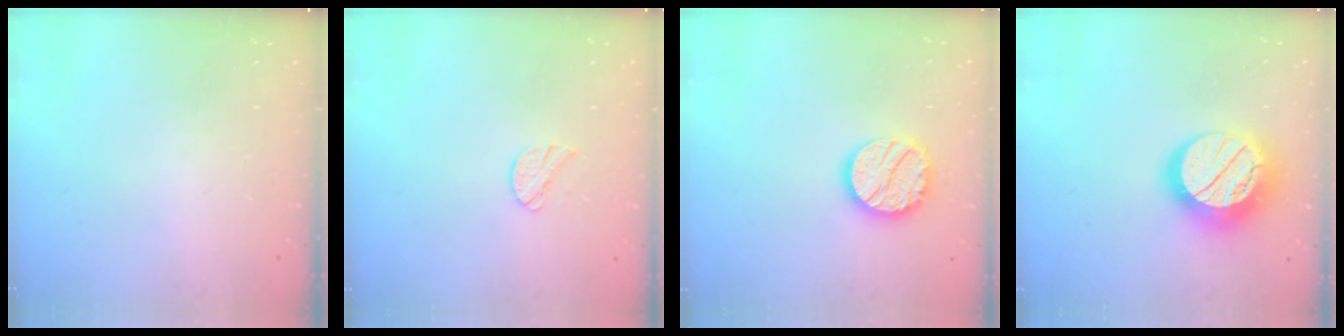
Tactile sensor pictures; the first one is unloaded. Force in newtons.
{"total": 7.4, "press": 7.4, "slide": 1.0}
{"total": 15.2, "press": 15.1, "slide": 1.1}
{"total": 19.6, "press": 19.5, "slide": 1.5}